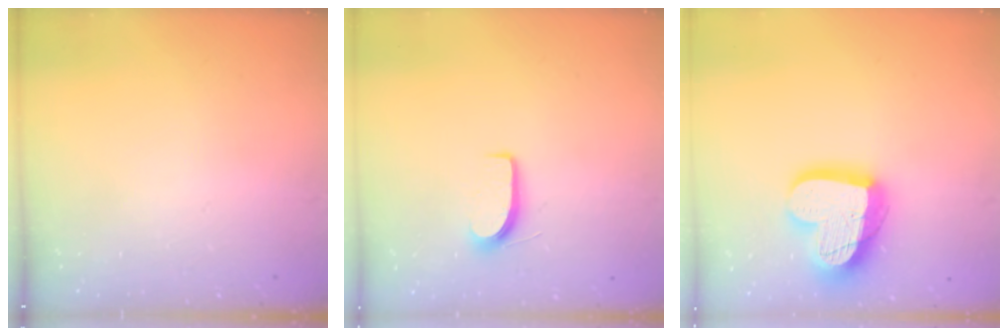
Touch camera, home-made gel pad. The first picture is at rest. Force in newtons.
{"total": 6.1, "press": 6.1, "slide": 0.6}
{"total": 19.1, "press": 19.0, "slide": 2.0}